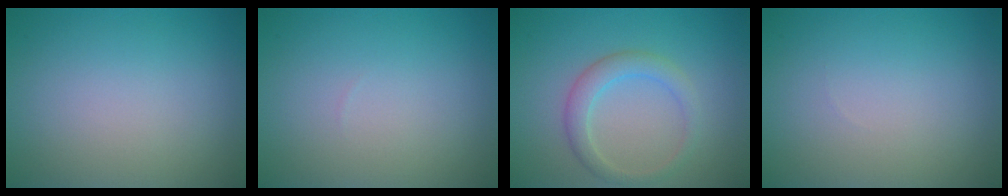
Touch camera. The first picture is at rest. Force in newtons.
{"total": 0.0}
{"total": 2.5, "press": 2.5, "slide": 0.2}
{"total": 0.0}